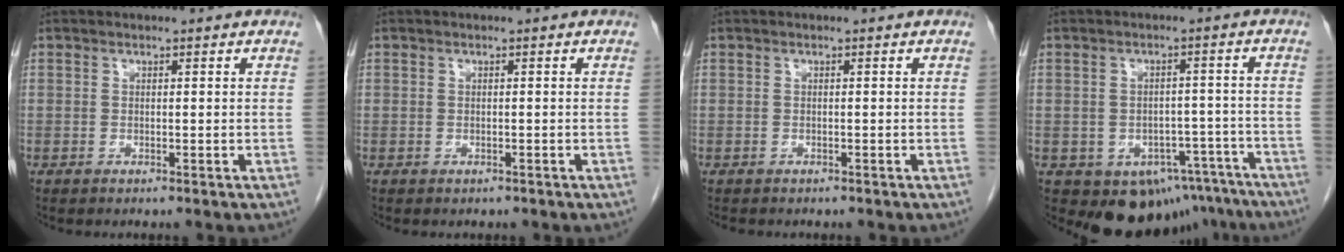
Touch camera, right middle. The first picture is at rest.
{"total": 0.8, "force": [-0.4, 0.7, 0.0], "torque": [-0.006, 0.003, -0.003]}
{"total": 1.8, "force": [-1.5, 0.8, 0.6], "torque": [-0.017, -0.004, -0.018]}
{"total": 12.3, "force": [-8.7, 7.6, 4.1], "torque": [-0.033, 0.026, -0.103]}